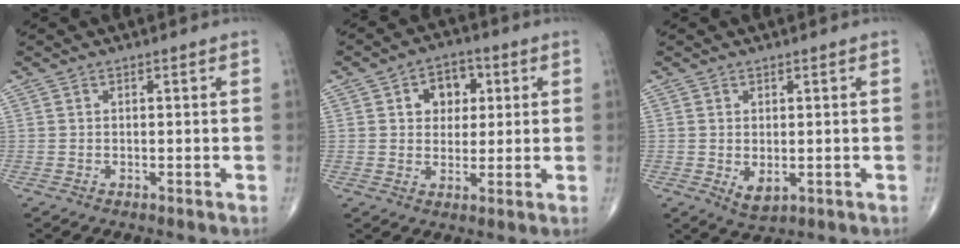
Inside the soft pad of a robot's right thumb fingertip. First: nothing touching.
{"total": 7.3, "force": [2.1, 5.5, 4.3], "torque": [-0.024, 0.000, 0.027]}
{"total": 3.3, "force": [-0.5, 1.9, 2.7], "torque": [-0.038, -0.007, 0.003]}